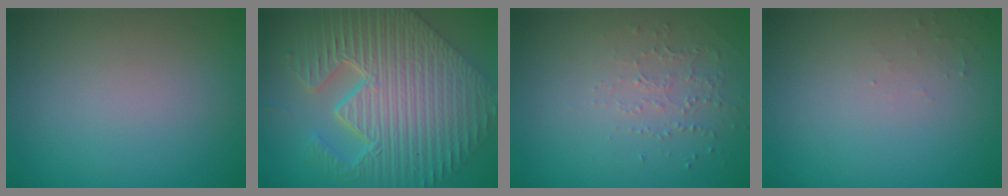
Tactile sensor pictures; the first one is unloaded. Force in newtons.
{"total": 11.6, "press": 7.8, "slide": 8.6}
{"total": 1.0, "press": 0.7, "slide": 0.8}
{"total": 0.7, "press": 0.7, "slide": 0.2}